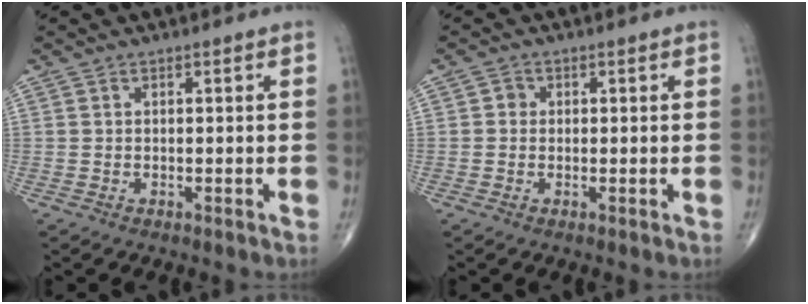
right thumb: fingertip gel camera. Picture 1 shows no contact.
{"total": 1.0, "force": [0.0, 0.9, 0.3], "torque": [0.001, 0.003, -0.003]}